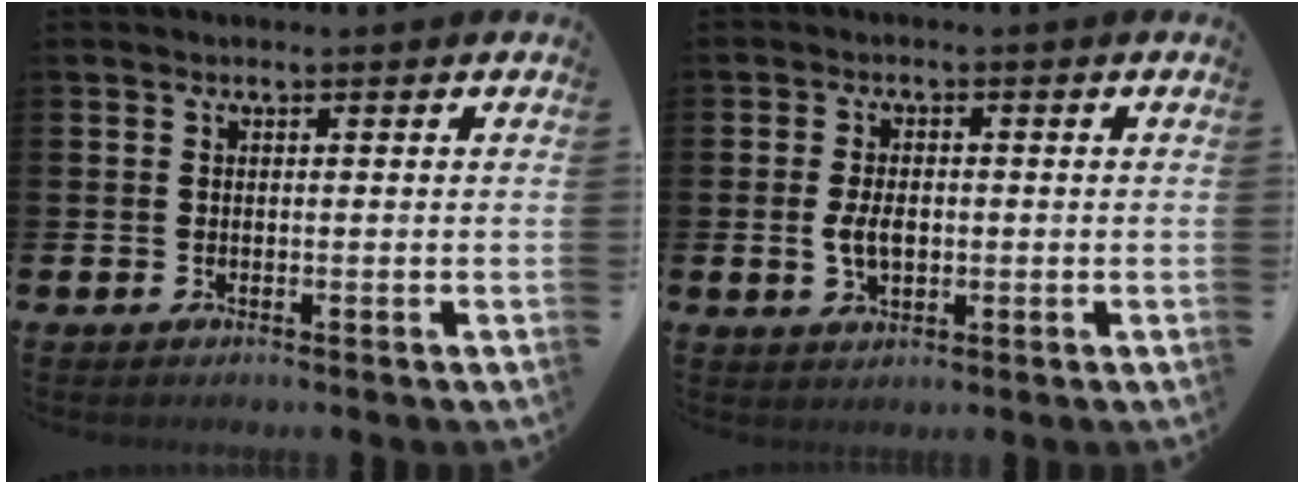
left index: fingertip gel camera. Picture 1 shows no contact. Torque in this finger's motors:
{"motor_torque": [0.93, 0.23, 0.07, 0.06]}